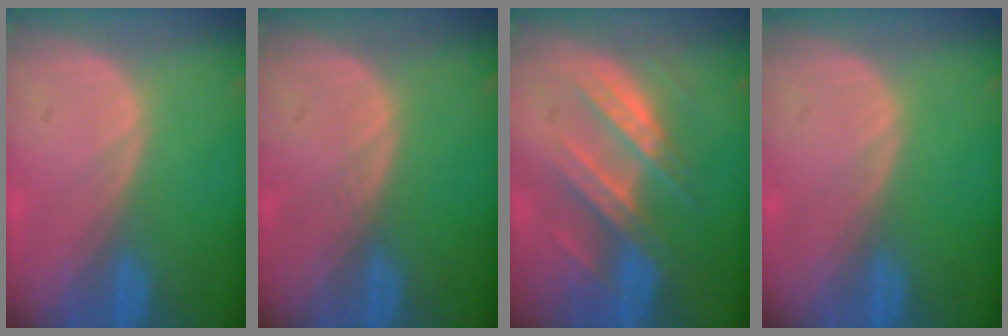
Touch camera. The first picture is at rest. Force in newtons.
{"total": 0.6, "press": 0.6, "slide": 0.0}
{"total": 8.6, "press": 7.8, "slide": 3.7}
{"total": 0.0}